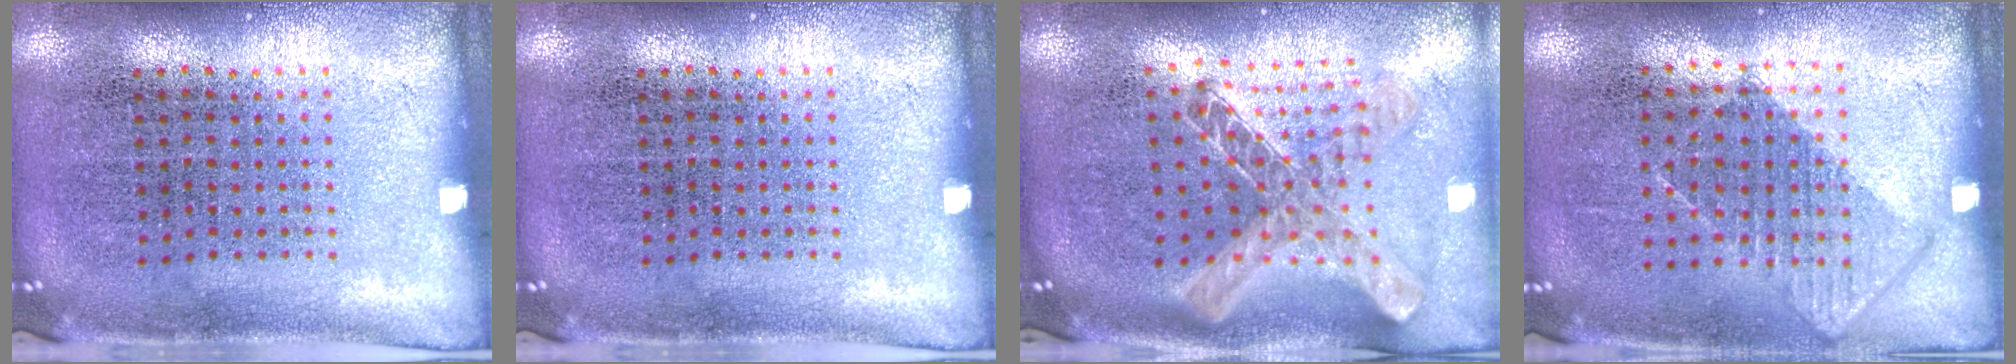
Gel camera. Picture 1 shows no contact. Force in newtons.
{"total": 0.0}
{"total": 1.5, "press": 1.3, "slide": 0.6}
{"total": 0.8, "press": 0.7, "slide": 0.4}